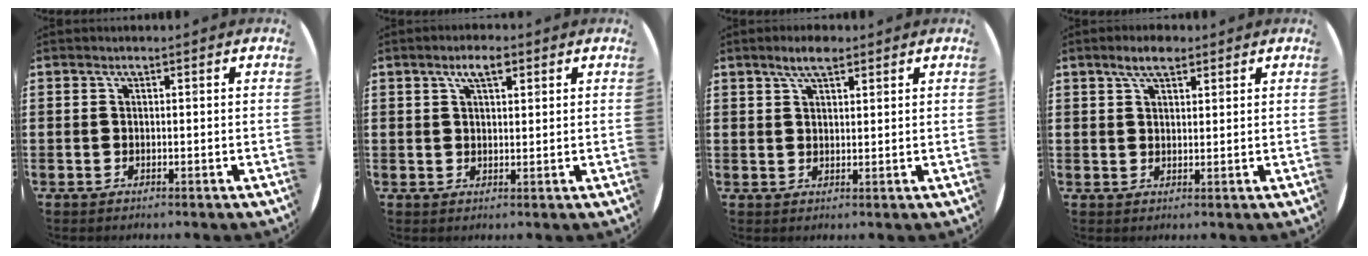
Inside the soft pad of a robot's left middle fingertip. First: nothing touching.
{"total": 3.5, "force": [2.3, 1.2, 2.3], "torque": [-0.041, 0.006, 0.037]}
{"total": 3.6, "force": [2.7, 1.2, 2.0], "torque": [-0.035, 0.005, 0.045]}
{"total": 3.6, "force": [2.7, 1.3, 2.0], "torque": [-0.026, 0.002, 0.045]}